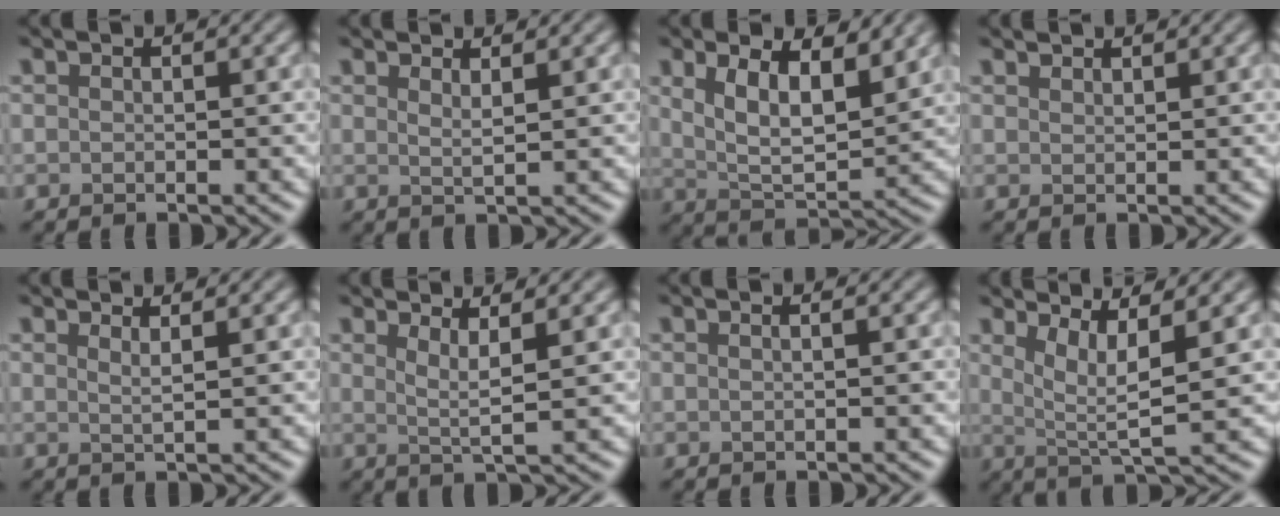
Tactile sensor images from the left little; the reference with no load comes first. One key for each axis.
{"total": 1.5, "fx": 1.1, "fy": 0.4, "fz": 1.0, "tx": -0.008, "ty": -0.001, "tz": 0.014}
{"total": 6.7, "fx": 3.1, "fy": 3.0, "fz": 5.2, "tx": -0.099, "ty": -0.008, "tz": 0.054}
{"total": 1.2, "fx": 1.2, "fy": 0.1, "fz": 0.2, "tx": -0.002, "ty": 0.001, "tz": 0.018}
{"total": 1.5, "fx": 0.9, "fy": 0.4, "fz": 1.0, "tx": -0.007, "ty": -0.001, "tz": 0.008}
{"total": 2.6, "fx": 1.3, "fy": 0.4, "fz": 2.2, "tx": -0.034, "ty": -0.005, "tz": 0.022}
{"total": 1.1, "fx": 0.4, "fy": 0.4, "fz": 0.9, "tx": -0.006, "ty": -0.002, "tz": -0.003}
{"total": 4.5, "fx": 1.8, "fy": 0.9, "fz": 4.0, "tx": -0.070, "ty": -0.007, "tz": 0.036}